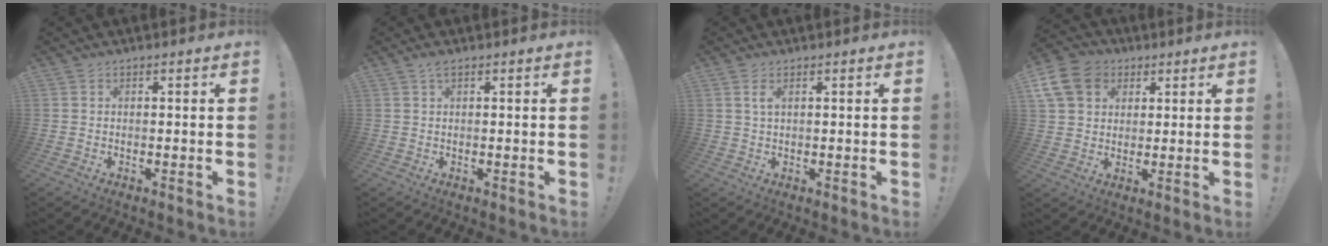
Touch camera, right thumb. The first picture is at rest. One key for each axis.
{"total": 1.4, "fx": 0.7, "fy": 0.2, "fz": 1.1, "tx": -0.025, "ty": 0.002, "tz": 0.012}
{"total": 2.3, "fx": 1.1, "fy": 0.8, "fz": 1.9, "tx": -0.042, "ty": 0.003, "tz": 0.018}
{"total": 12.4, "fx": 4.7, "fy": 10.0, "fz": 5.5, "tx": -0.095, "ty": -0.015, "tz": 0.098}